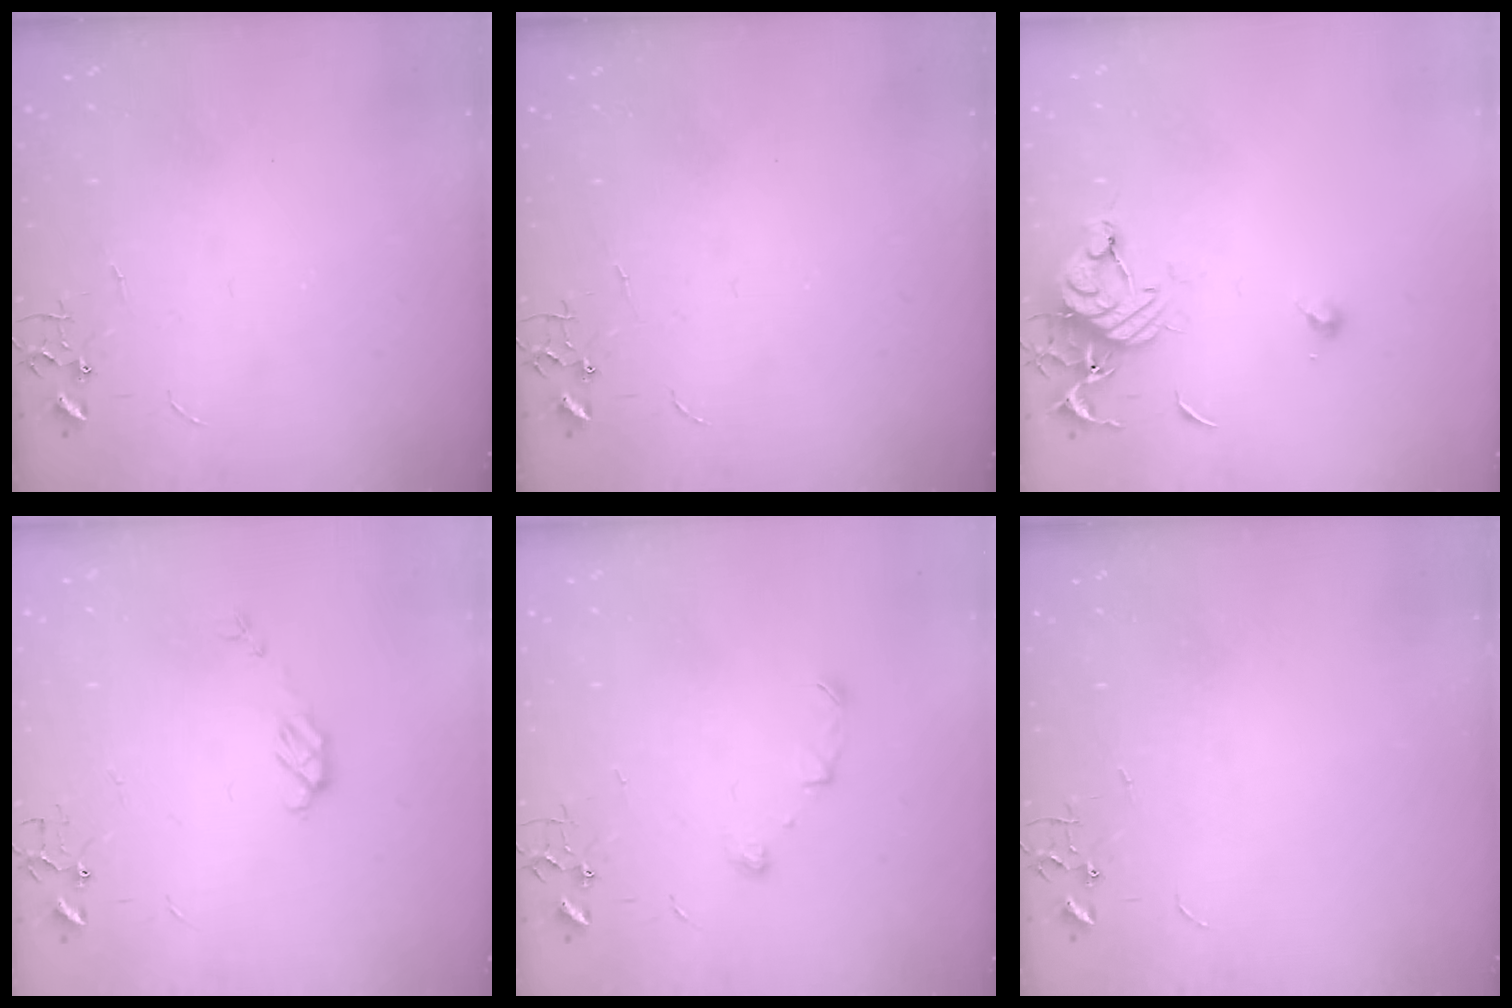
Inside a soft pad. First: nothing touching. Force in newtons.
{"total": 0.0}
{"total": 10.4, "press": 10.4, "slide": 0.8}
{"total": 4.6, "press": 4.6, "slide": 0.4}
{"total": 8.0, "press": 7.9, "slide": 0.7}
{"total": 0.0}